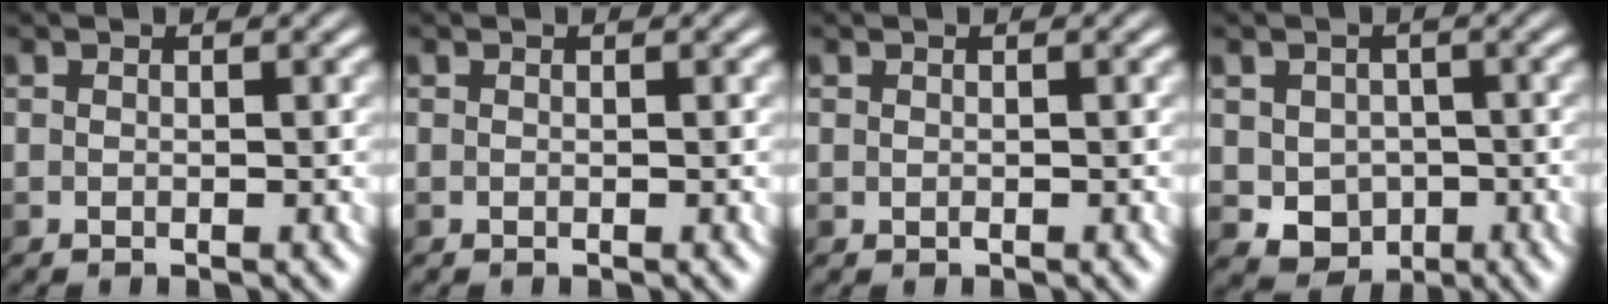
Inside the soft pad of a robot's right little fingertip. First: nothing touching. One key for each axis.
{"total": 0.0}
{"total": 0.0}
{"total": 3.5, "fx": -0.8, "fy": 3.0, "fz": 1.5, "tx": -0.027, "ty": -0.004, "tz": -0.005}